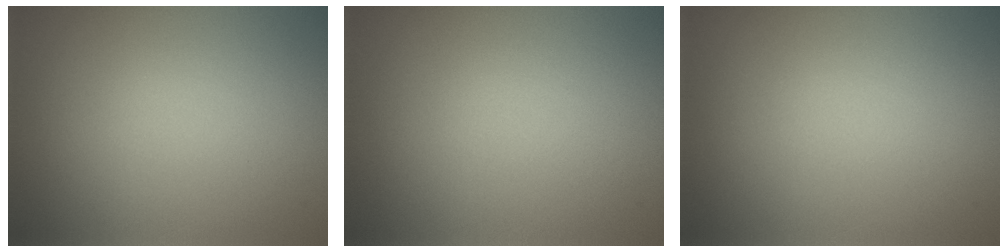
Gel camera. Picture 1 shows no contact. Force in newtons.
{"total": 0.0}
{"total": 0.0}